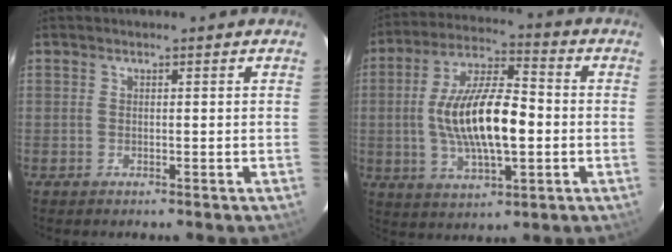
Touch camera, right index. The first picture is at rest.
{"total": 15.8, "force": [-1.4, 5.4, 14.8], "torque": [-0.281, 0.003, -0.022]}